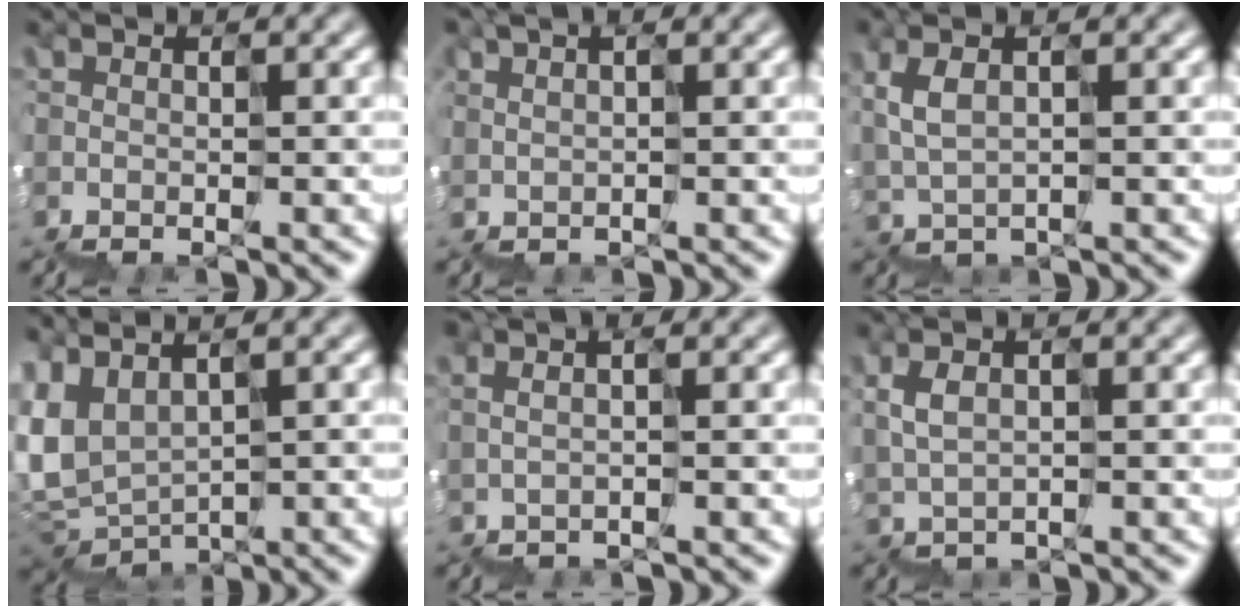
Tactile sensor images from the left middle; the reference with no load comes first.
{"total": 2.6, "force": [1.0, 1.4, 2.0], "torque": [-0.016, 0.019, 0.022]}
{"total": 1.7, "force": [1.5, 0.1, 0.8], "torque": [-0.023, 0.022, 0.031]}
{"total": 2.5, "force": [2.2, 1.1, 0.6], "torque": [-0.048, 0.022, 0.051]}
{"total": 1.1, "force": [0.7, 0.1, 0.9], "torque": [0.004, 0.012, 0.010]}
{"total": 1.5, "force": [1.4, 0.1, 0.5], "torque": [-0.013, 0.022, 0.027]}